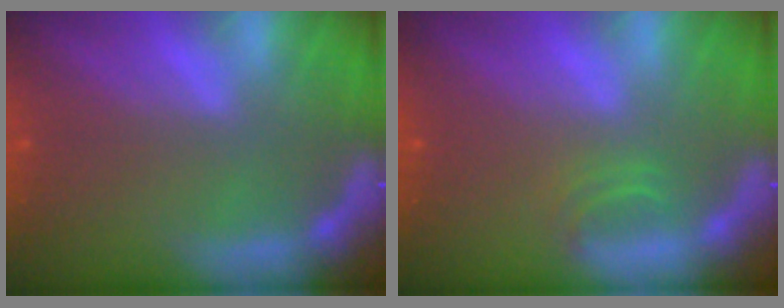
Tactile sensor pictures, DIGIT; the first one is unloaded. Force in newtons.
{"total": 1.4}